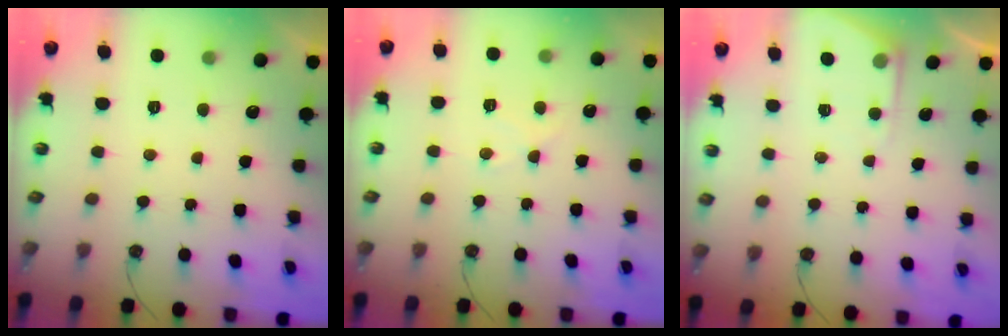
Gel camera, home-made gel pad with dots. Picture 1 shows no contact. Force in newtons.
{"total": 7.9, "press": 7.9, "slide": 0.8}
{"total": 4.6, "press": 4.6, "slide": 0.5}